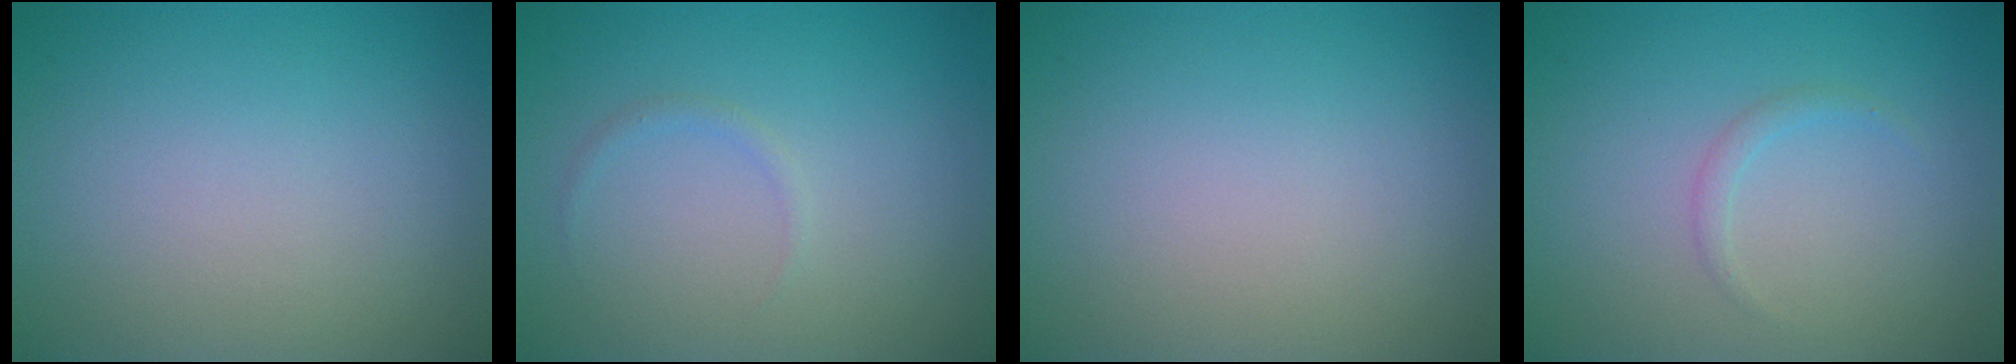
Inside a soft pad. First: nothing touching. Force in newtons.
{"total": 0.6, "press": 0.6, "slide": 0.1}
{"total": 0.0}
{"total": 0.9, "press": 0.9, "slide": 0.0}